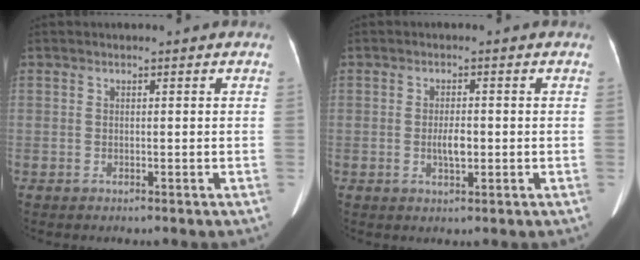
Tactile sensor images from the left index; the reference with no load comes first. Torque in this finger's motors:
{"motor_torque": [0.54, 0.06, 0.28, 0.10]}